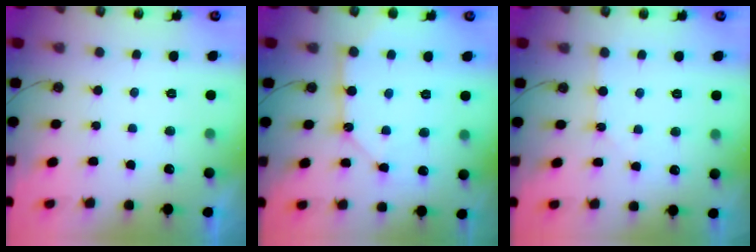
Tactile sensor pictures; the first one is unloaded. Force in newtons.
{"total": 11.7, "press": 11.7, "slide": 1.0}
{"total": 1.7, "press": 1.7, "slide": 0.3}